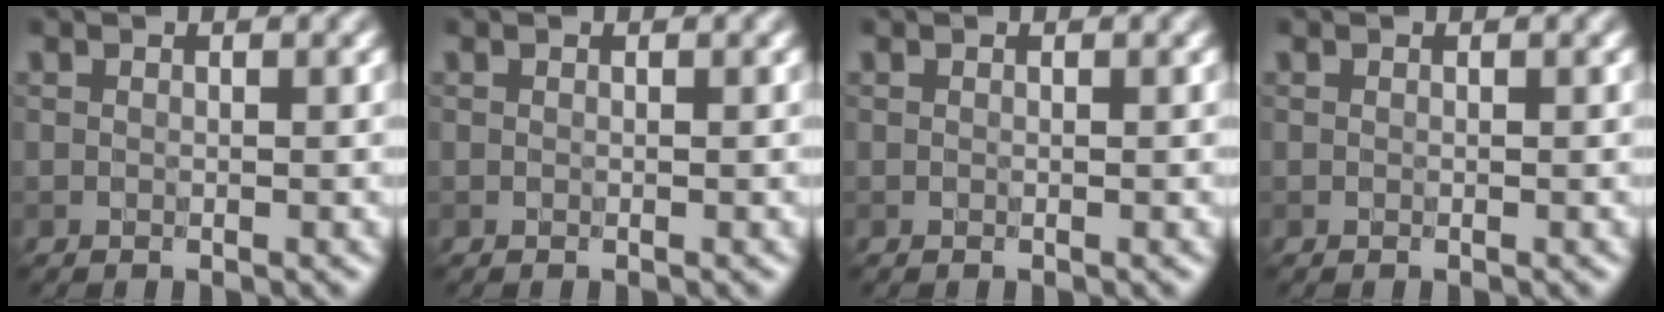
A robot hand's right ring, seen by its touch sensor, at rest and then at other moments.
{"total": 0.0}
{"total": 0.0}
{"total": 0.0}